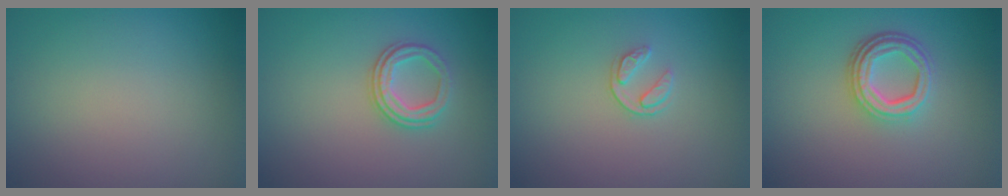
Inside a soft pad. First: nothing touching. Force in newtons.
{"total": 2.7, "press": 2.3, "slide": 1.4}
{"total": 1.6, "press": 1.0, "slide": 1.2}
{"total": 4.2, "press": 3.2, "slide": 2.7}